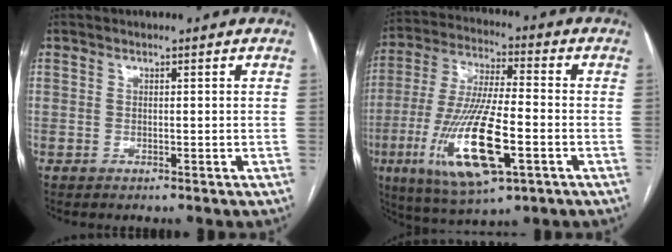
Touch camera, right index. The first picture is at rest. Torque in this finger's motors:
{"motor_torque": [2.14, 0.00, 1.05, 0.21]}